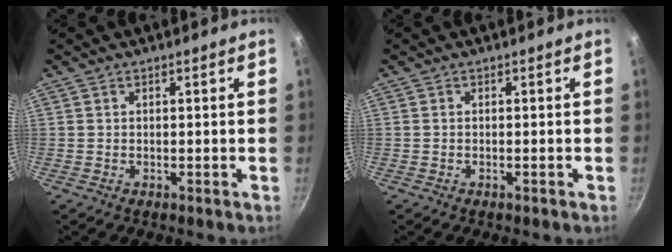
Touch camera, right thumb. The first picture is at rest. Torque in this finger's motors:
{"motor_torque": [0.25, 0.00, 0.45, -0.02, -0.06]}